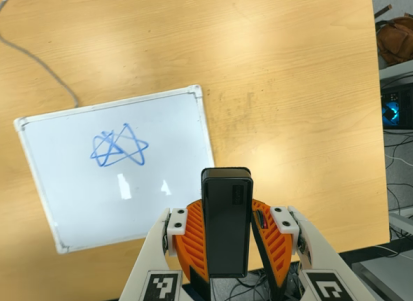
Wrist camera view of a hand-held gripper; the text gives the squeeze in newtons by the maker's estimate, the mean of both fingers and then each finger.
{"total": 5.6, "left": 4.8, "right": 6.3}